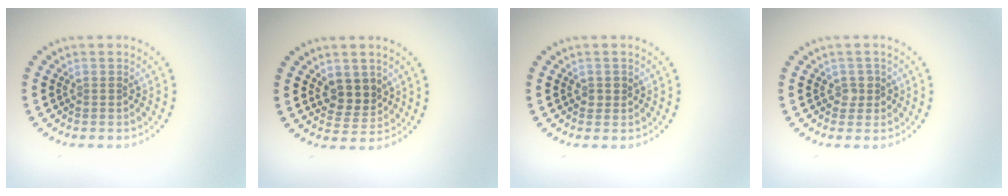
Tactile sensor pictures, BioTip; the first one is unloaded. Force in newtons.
{"total": 2.8, "press": 2.5, "slide": 1.3}
{"total": 0.9, "press": 0.9, "slide": 0.2}
{"total": 1.1, "press": 1.0, "slide": 0.4}